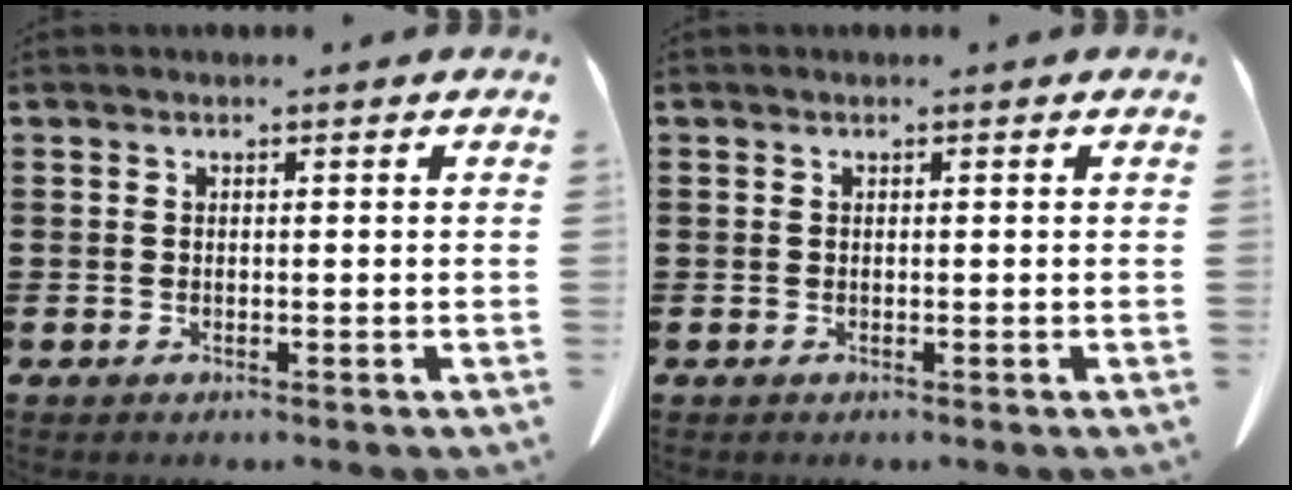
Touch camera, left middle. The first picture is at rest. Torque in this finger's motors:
{"motor_torque": [0.07, 0.07, 0.00, 0.00]}